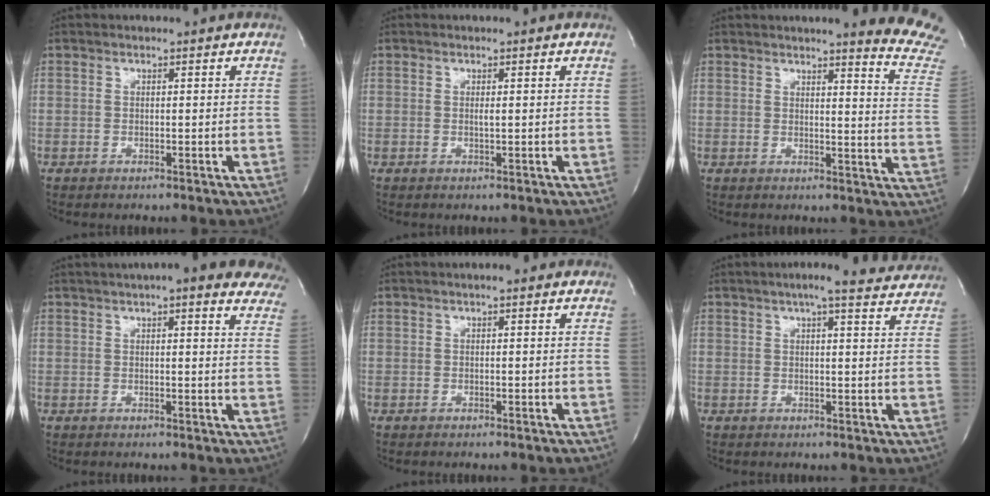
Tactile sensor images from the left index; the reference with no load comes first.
{"total": 0.6, "force": [0.1, 0.0, 0.5], "torque": [-0.013, -0.001, 0.002]}
{"total": 13.3, "force": [12.5, -1.1, 4.5], "torque": [-0.047, -0.111, 0.117]}
{"total": 15.7, "force": [12.4, 3.2, 9.0], "torque": [-0.111, 0.023, 0.136]}
{"total": 1.2, "force": [0.6, 0.4, 0.9], "torque": [-0.017, 0.003, 0.004]}
{"total": 10.2, "force": [8.9, 1.3, 4.8], "torque": [-0.061, 0.009, 0.093]}